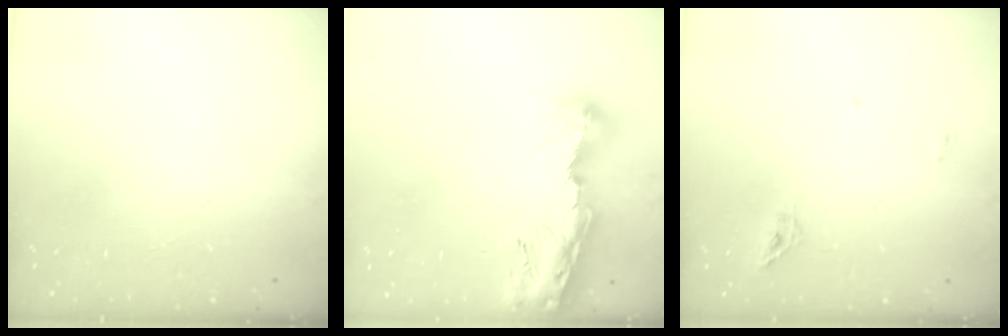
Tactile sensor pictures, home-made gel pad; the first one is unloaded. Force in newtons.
{"total": 13.0, "press": 12.9, "slide": 1.3}
{"total": 4.3, "press": 4.3, "slide": 0.1}